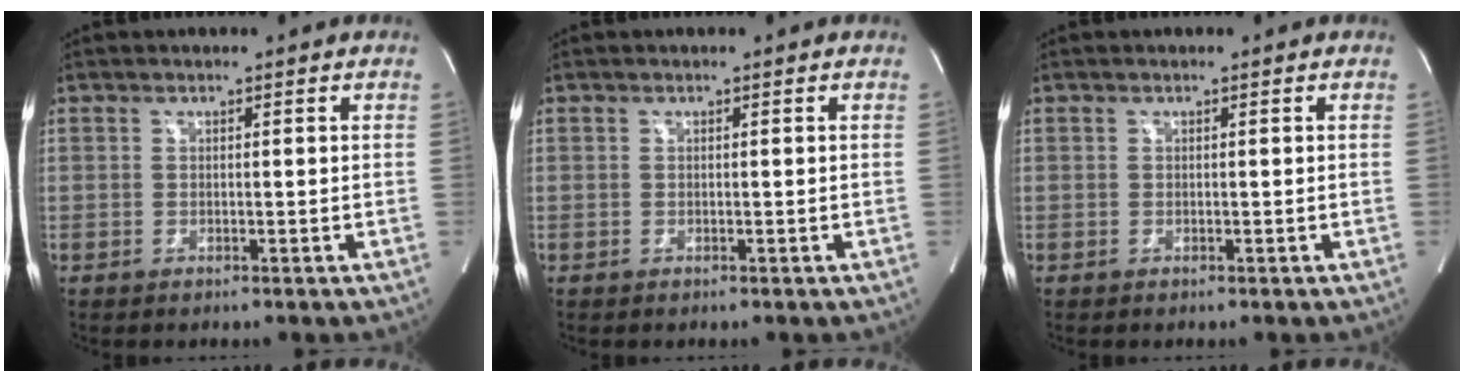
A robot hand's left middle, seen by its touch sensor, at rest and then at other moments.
{"total": 0.0}
{"total": 0.0}